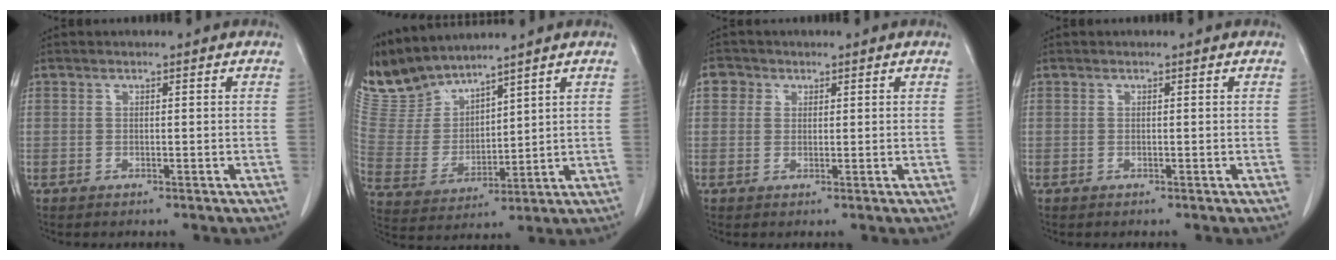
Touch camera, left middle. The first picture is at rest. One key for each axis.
{"total": 8.9, "fx": 8.8, "fy": 0.9, "fz": 0.9, "tx": -0.044, "ty": 0.006, "tz": 0.205}
{"total": 2.3, "fx": 0.9, "fy": 2.1, "fz": 0.5, "tx": -0.004, "ty": 0.006, "tz": 0.009}
{"total": 0.0}